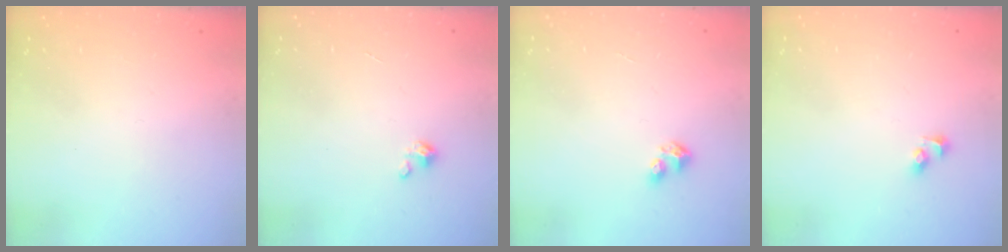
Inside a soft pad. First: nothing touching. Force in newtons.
{"total": 1.4, "press": 1.4, "slide": 0.3}
{"total": 3.0, "press": 2.9, "slide": 0.3}
{"total": 2.7, "press": 2.5, "slide": 1.2}